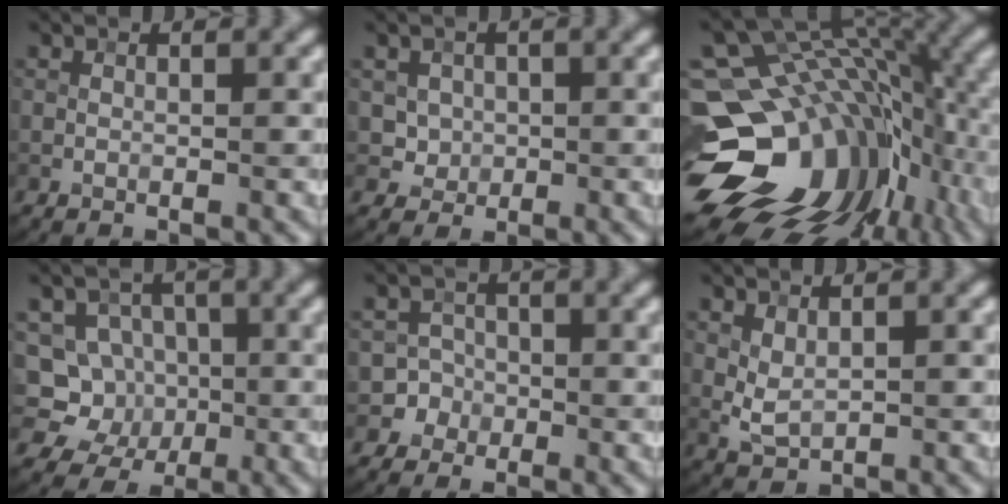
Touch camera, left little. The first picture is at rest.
{"total": 3.0, "force": [0.8, 2.7, 1.0], "torque": [-0.012, 0.000, 0.021]}
{"total": 16.9, "force": [-3.8, 12.1, 11.1], "torque": [-0.188, -0.018, -0.040]}
{"total": 5.6, "force": [-0.5, 5.2, 1.9], "torque": [-0.008, 0.010, -0.035]}
{"total": 3.2, "force": [-1.6, 2.8, -0.3], "torque": [0.046, 0.003, -0.031]}
{"total": 1.8, "force": [0.5, 1.0, 1.3], "torque": [-0.029, -0.003, 0.018]}